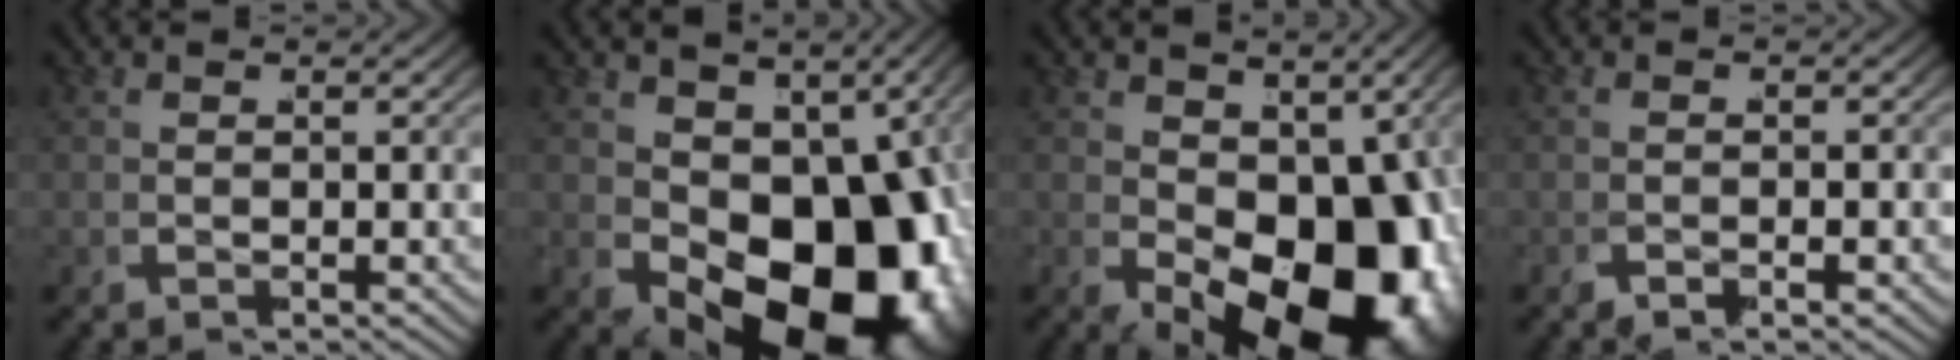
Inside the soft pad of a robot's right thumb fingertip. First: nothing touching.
{"total": 17.0, "force": [-3.6, 10.7, 12.8], "torque": [-0.215, -0.073, -0.026]}
{"total": 15.3, "force": [-3.5, 9.3, 11.6], "torque": [-0.184, -0.056, -0.032]}
{"total": 1.8, "force": [-1.1, 0.9, 1.2], "torque": [-0.031, 0.002, -0.024]}